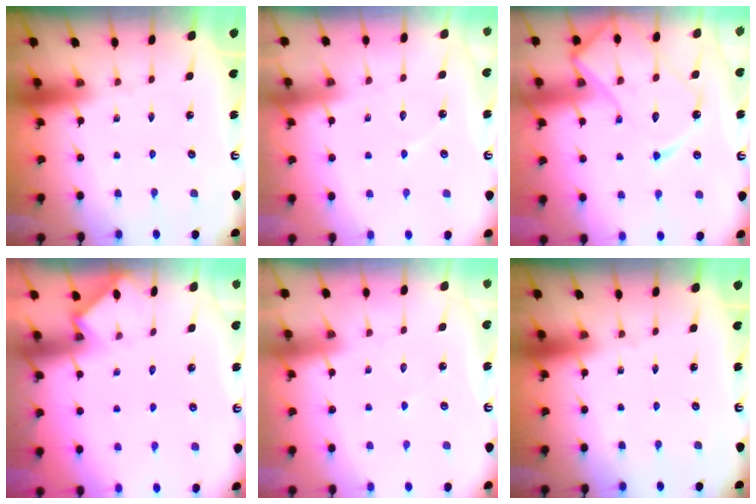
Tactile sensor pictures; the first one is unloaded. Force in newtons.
{"total": 5.7, "press": 5.7, "slide": 0.7}
{"total": 16.7, "press": 16.6, "slide": 1.7}
{"total": 4.2, "press": 4.2, "slide": 0.5}
{"total": 4.2, "press": 4.1, "slide": 0.5}
{"total": 0.0}